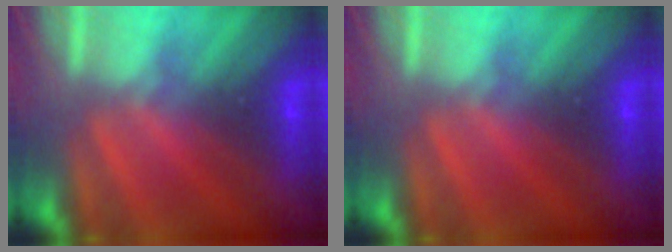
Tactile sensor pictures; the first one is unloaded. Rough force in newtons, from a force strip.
{"total": 0.0}